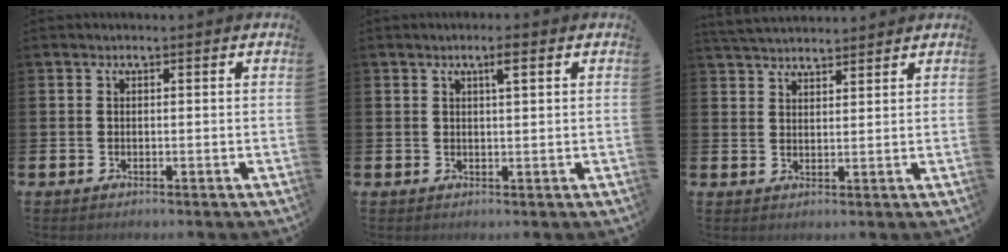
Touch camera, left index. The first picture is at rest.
{"total": 2.3, "force": [1.4, 0.3, 1.7], "torque": [-0.024, 0.000, 0.021]}
{"total": 3.9, "force": [3.8, 0.5, 0.4], "torque": [-0.014, -0.017, 0.071]}